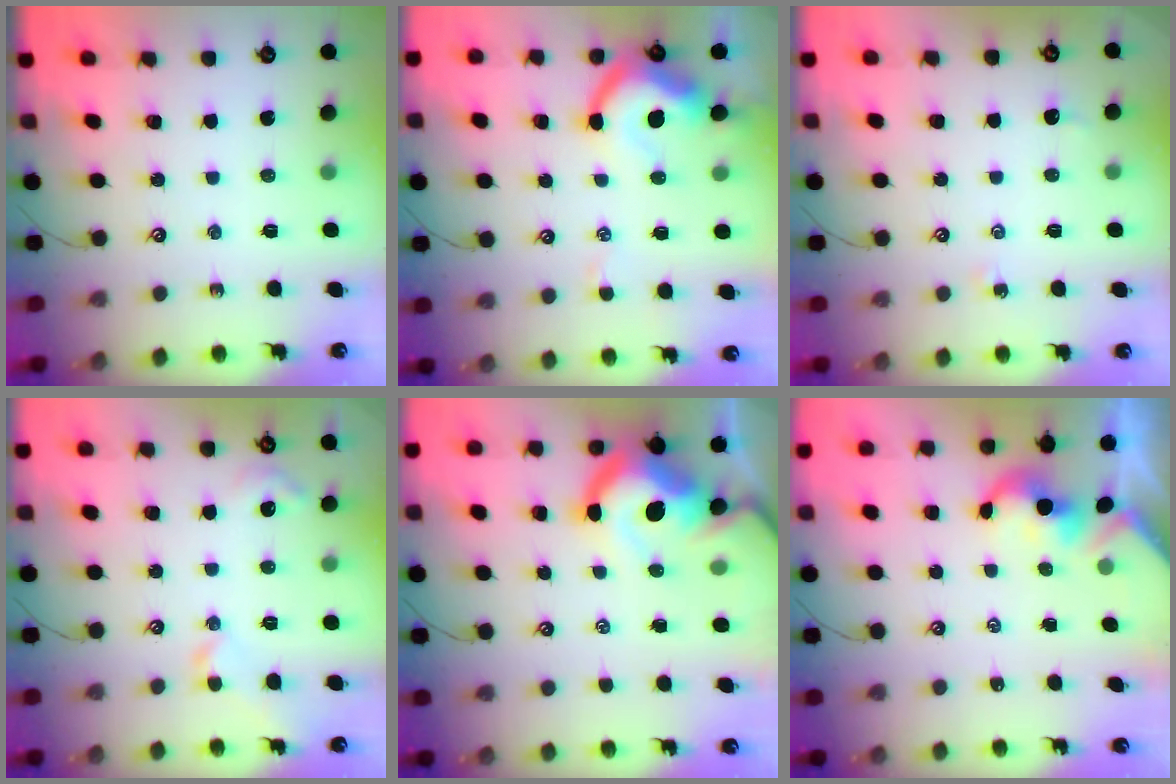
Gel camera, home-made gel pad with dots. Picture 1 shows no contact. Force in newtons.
{"total": 7.9, "press": 7.8, "slide": 1.4}
{"total": 1.6, "press": 1.5, "slide": 0.4}
{"total": 2.6, "press": 2.6, "slide": 0.6}
{"total": 14.9, "press": 14.7, "slide": 2.3}
{"total": 2.1, "press": 2.1, "slide": 0.2}